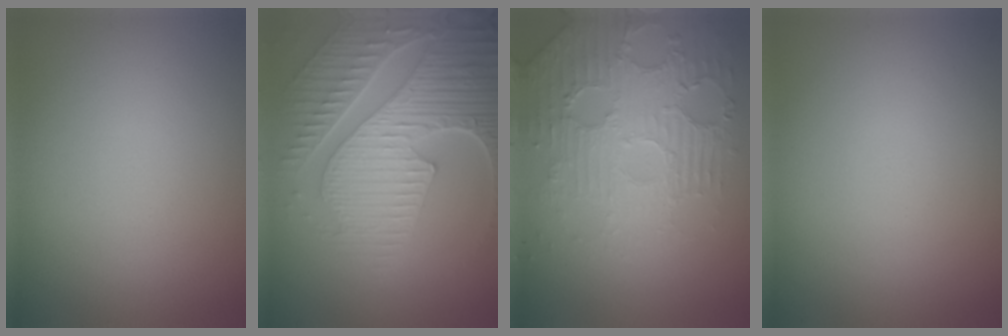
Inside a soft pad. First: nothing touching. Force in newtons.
{"total": 7.8, "press": 6.0, "slide": 5.0}
{"total": 5.4, "press": 3.6, "slide": 4.0}
{"total": 0.0}